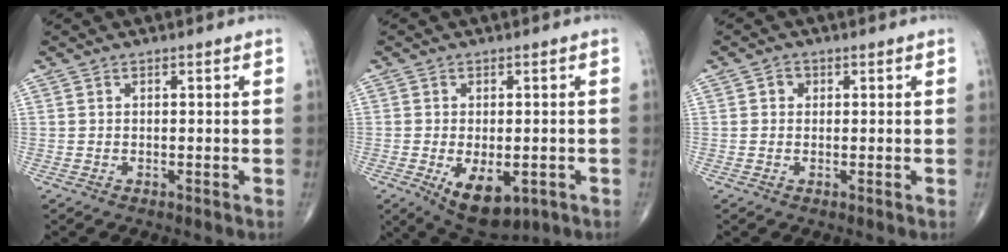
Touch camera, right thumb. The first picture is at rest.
{"total": 9.6, "force": [-3.3, 5.1, 7.5], "torque": [-0.105, -0.006, -0.037]}
{"total": 1.6, "force": [0.3, 1.4, 0.6], "torque": [0.000, 0.003, 0.001]}